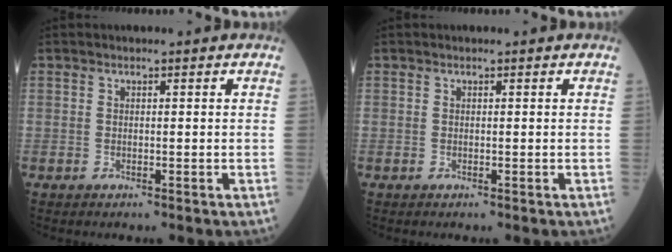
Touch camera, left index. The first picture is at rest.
{"total": 0.0}